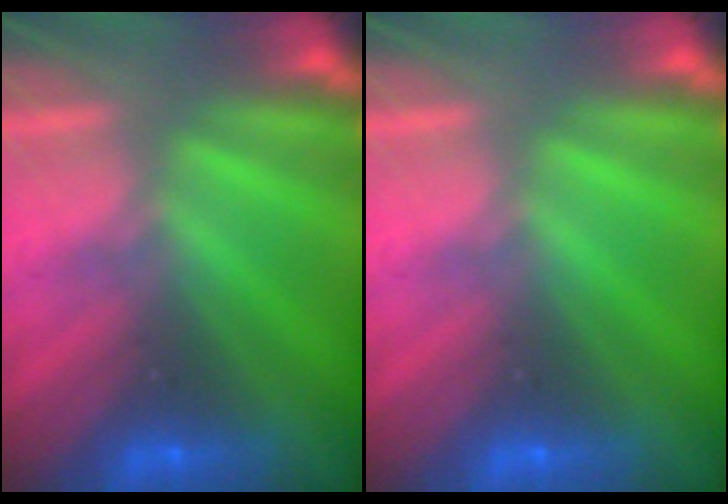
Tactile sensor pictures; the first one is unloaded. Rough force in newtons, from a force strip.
{"total": 0.0}